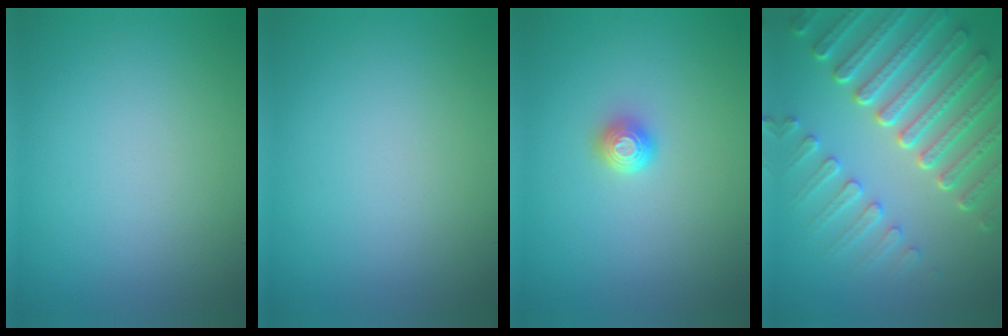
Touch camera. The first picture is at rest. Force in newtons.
{"total": 0.0}
{"total": 1.4, "press": 1.2, "slide": 0.7}
{"total": 8.1, "press": 6.0, "slide": 5.4}